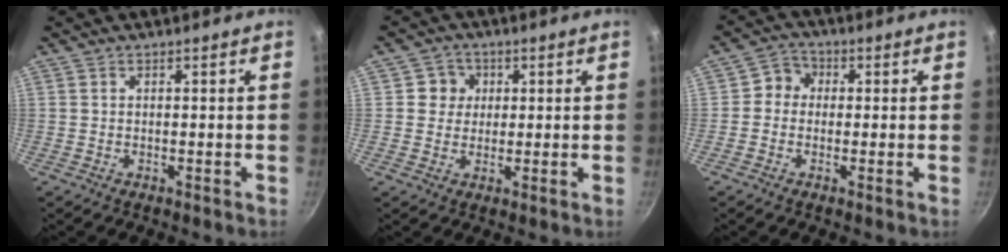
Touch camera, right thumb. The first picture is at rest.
{"total": 4.5, "force": [0.9, 4.3, 1.0], "torque": [0.013, 0.005, 0.008]}
{"total": 4.7, "force": [-0.1, 4.1, 2.2], "torque": [-0.015, 0.015, -0.014]}